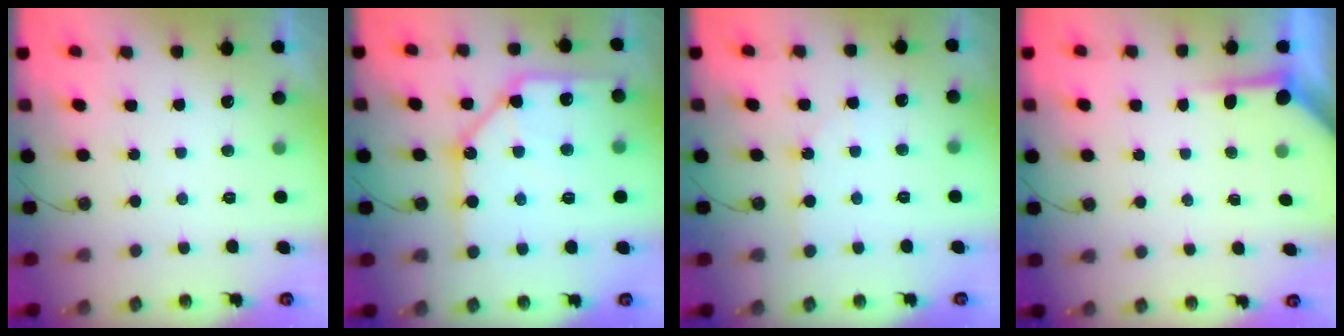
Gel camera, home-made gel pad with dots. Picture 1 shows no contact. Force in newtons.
{"total": 16.0, "press": 15.9, "slide": 1.8}
{"total": 4.1, "press": 4.1, "slide": 0.2}
{"total": 3.5, "press": 3.4, "slide": 0.5}